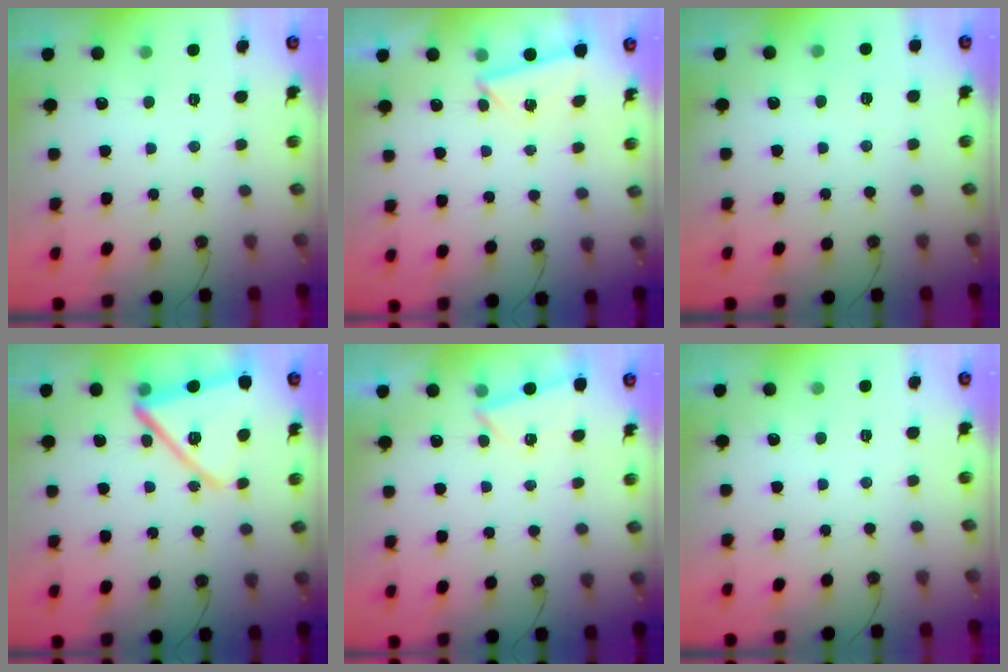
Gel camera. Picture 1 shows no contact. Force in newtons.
{"total": 2.9, "press": 2.8, "slide": 0.7}
{"total": 4.6, "press": 2.7, "slide": 3.8}
{"total": 16.9, "press": 16.7, "slide": 2.4}
{"total": 2.7, "press": 2.5, "slide": 1.1}
{"total": 0.0}